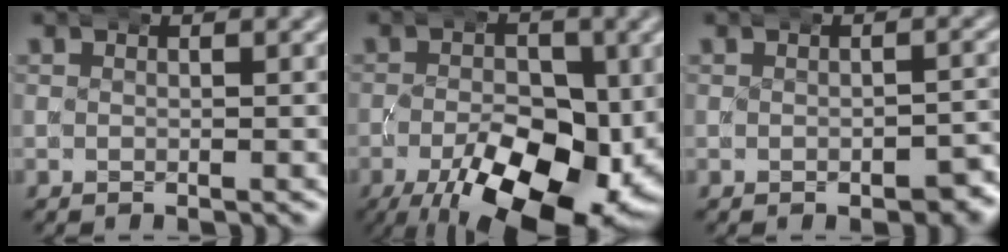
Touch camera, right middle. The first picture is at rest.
{"total": 14.4, "force": [-5.2, 7.2, 11.4], "torque": [-0.169, -0.047, -0.060]}
{"total": 2.4, "force": [-1.5, 1.2, 1.4], "torque": [-0.017, -0.003, -0.025]}